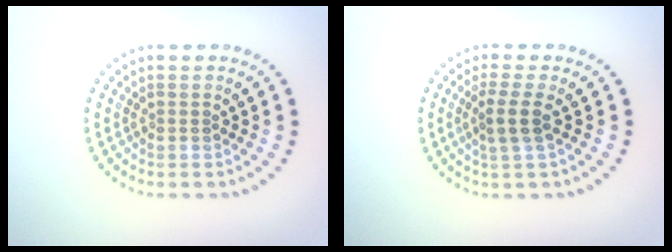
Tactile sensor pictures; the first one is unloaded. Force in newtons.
{"total": 2.2, "press": 1.9, "slide": 1.2}